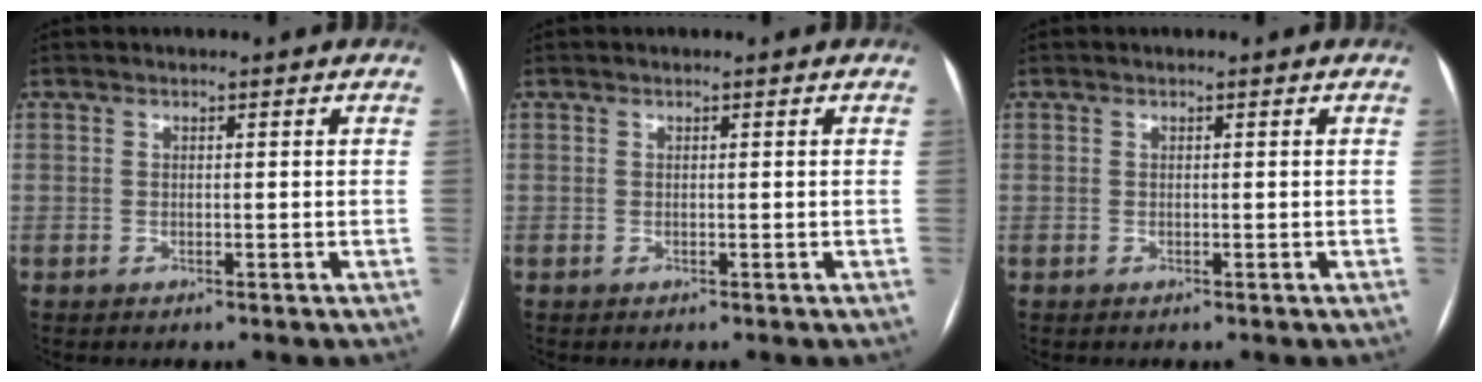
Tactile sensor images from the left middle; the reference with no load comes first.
{"total": 0.0}
{"total": 0.0}